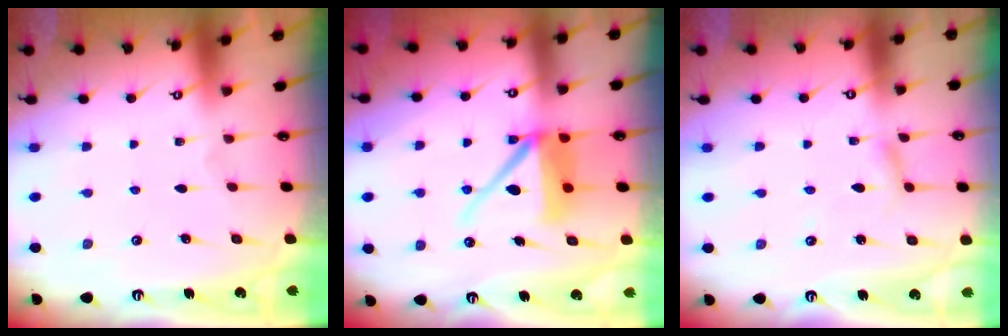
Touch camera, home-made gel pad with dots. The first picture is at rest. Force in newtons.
{"total": 11.3, "press": 11.2, "slide": 1.6}
{"total": 2.1, "press": 2.1, "slide": 0.2}